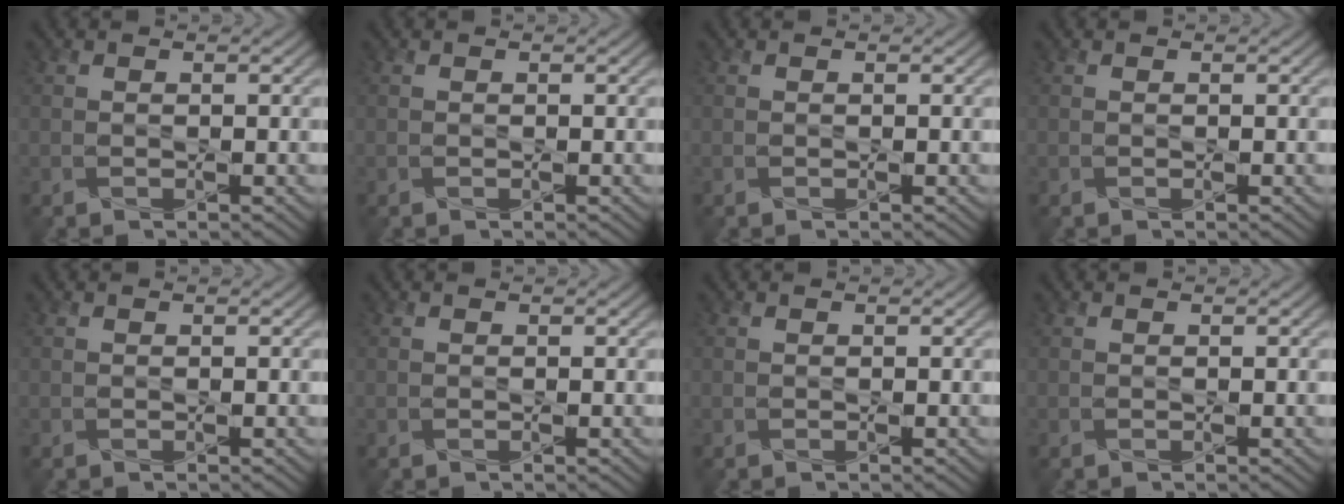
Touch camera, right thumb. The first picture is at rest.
{"total": 0.0}
{"total": 0.0}
{"total": 0.0}
{"total": 0.0}
{"total": 0.0}
{"total": 0.0}
{"total": 0.0}